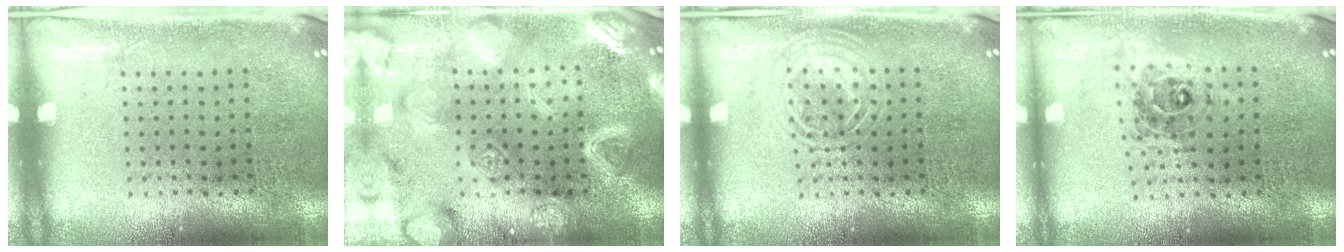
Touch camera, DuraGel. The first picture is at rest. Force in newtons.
{"total": 5.7, "press": 5.7, "slide": 0.7}
{"total": 2.0, "press": 1.9, "slide": 0.3}
{"total": 0.8, "press": 0.8, "slide": 0.2}